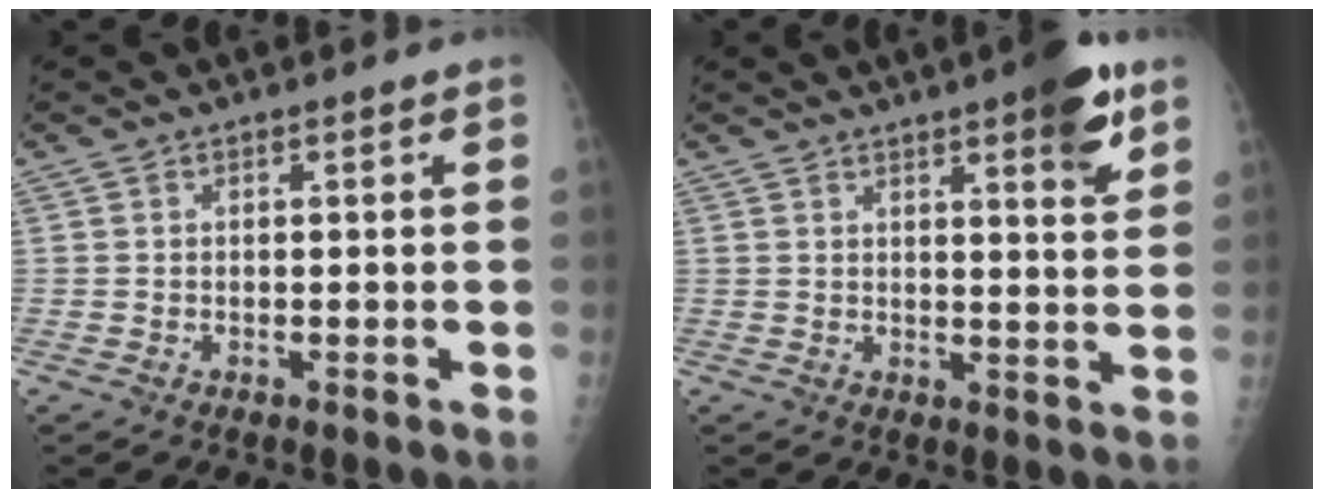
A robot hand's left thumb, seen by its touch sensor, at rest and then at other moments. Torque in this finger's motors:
{"motor_torque": [1.21, 0.59, 0.57, -0.69, 0.06]}